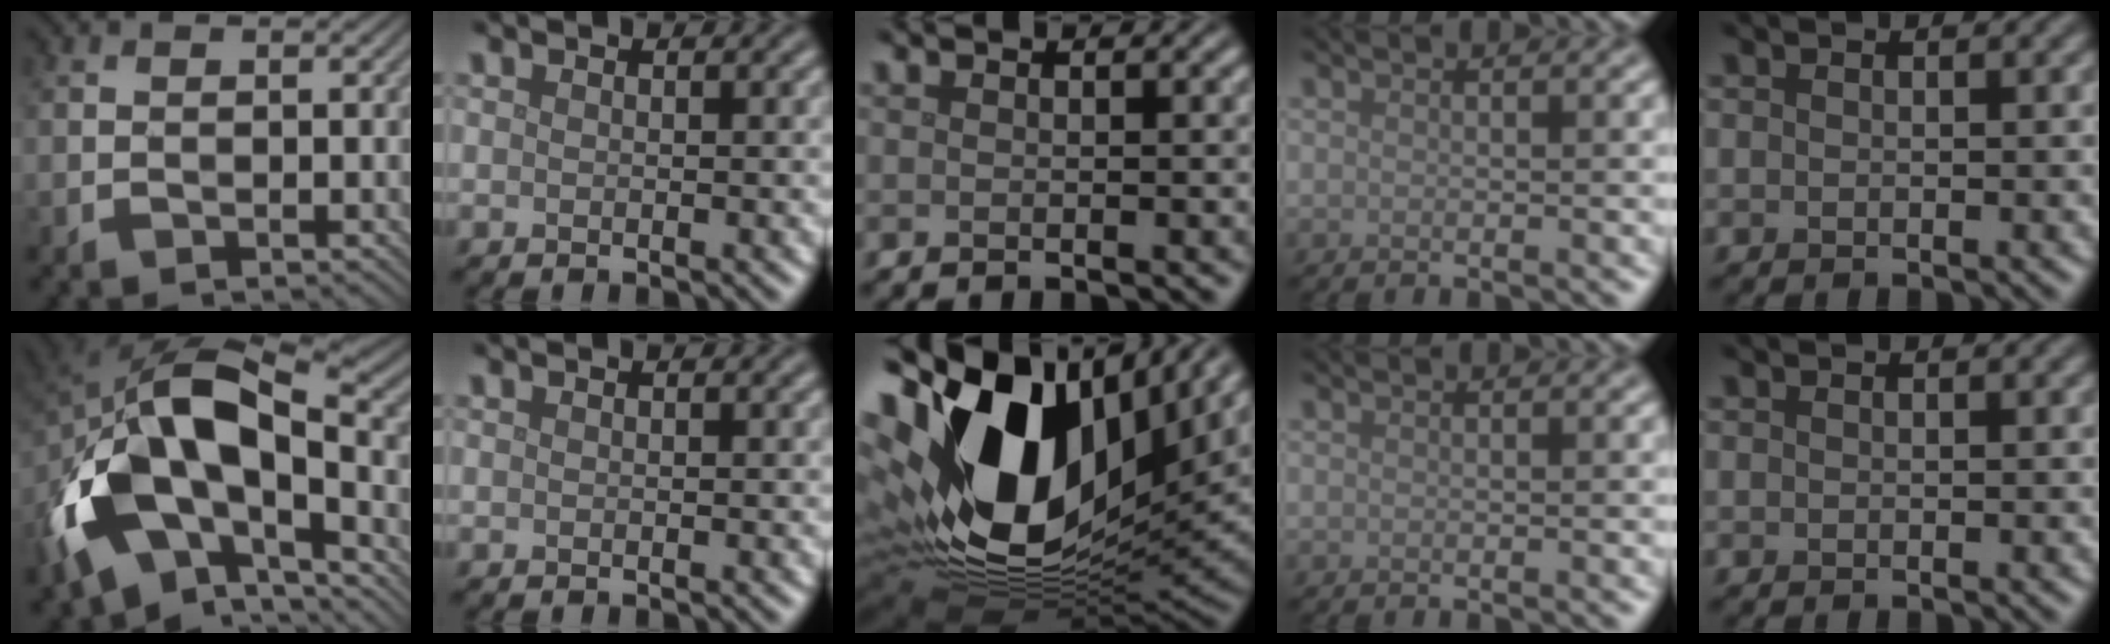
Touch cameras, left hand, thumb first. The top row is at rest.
{"thumb": {"total": 17.1, "force": [-4.2, 9.9, 13.2], "torque": [-0.260, -0.013, -0.079]}, "middle": {"total": 19.0, "force": [6.0, 11.8, 13.5], "torque": [-0.310, -0.014, 0.120]}}